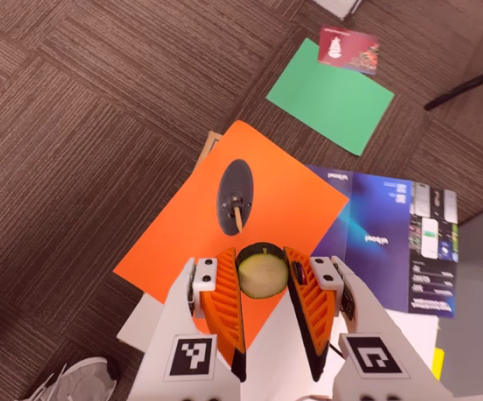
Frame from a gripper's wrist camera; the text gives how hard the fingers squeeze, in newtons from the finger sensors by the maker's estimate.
{"total": 8.9, "left": 8.9, "right": 8.8}